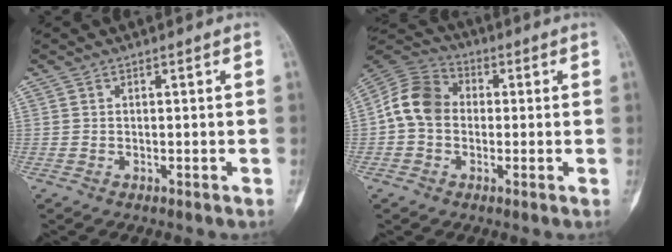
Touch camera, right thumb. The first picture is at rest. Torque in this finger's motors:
{"motor_torque": [0.35, 0.34, 0.10, -0.03, 0.06]}